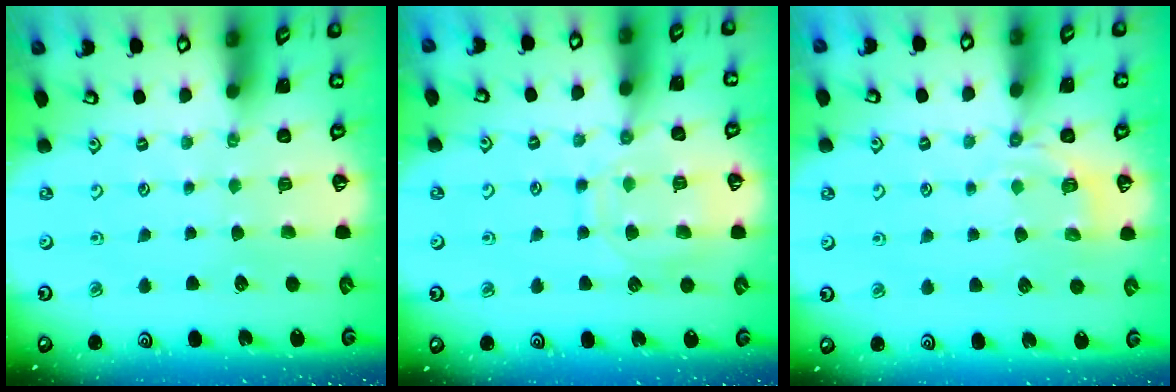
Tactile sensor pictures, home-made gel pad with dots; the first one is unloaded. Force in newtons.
{"total": 11.7, "press": 11.6, "slide": 1.0}
{"total": 4.8, "press": 4.3, "slide": 2.2}